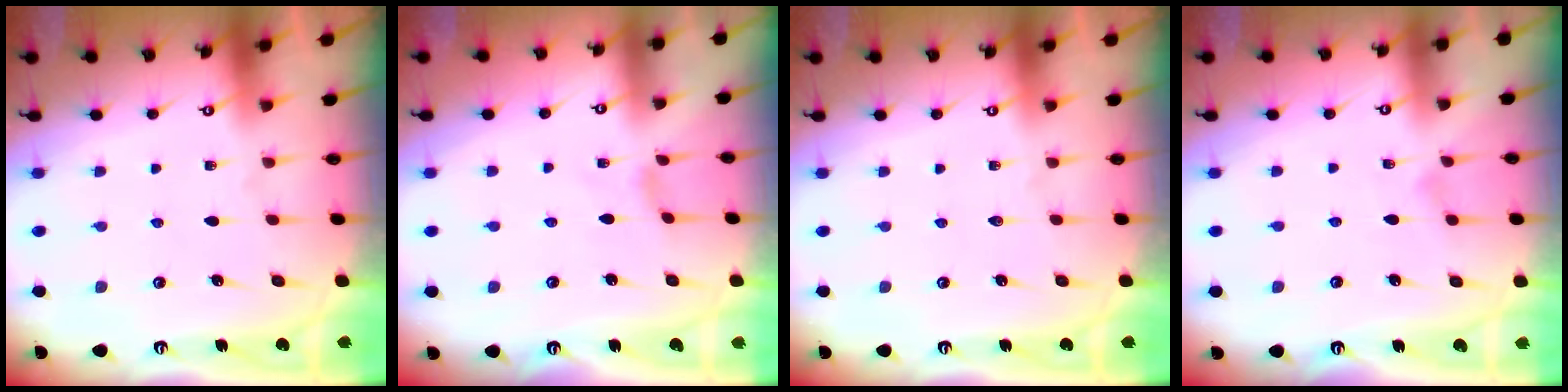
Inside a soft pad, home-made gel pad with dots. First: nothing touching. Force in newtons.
{"total": 0.0}
{"total": 0.0}
{"total": 0.0}